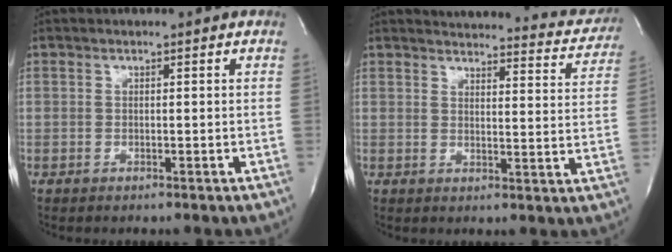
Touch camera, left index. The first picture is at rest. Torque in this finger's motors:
{"motor_torque": [1.09, -1.04, 0.08, 0.04]}